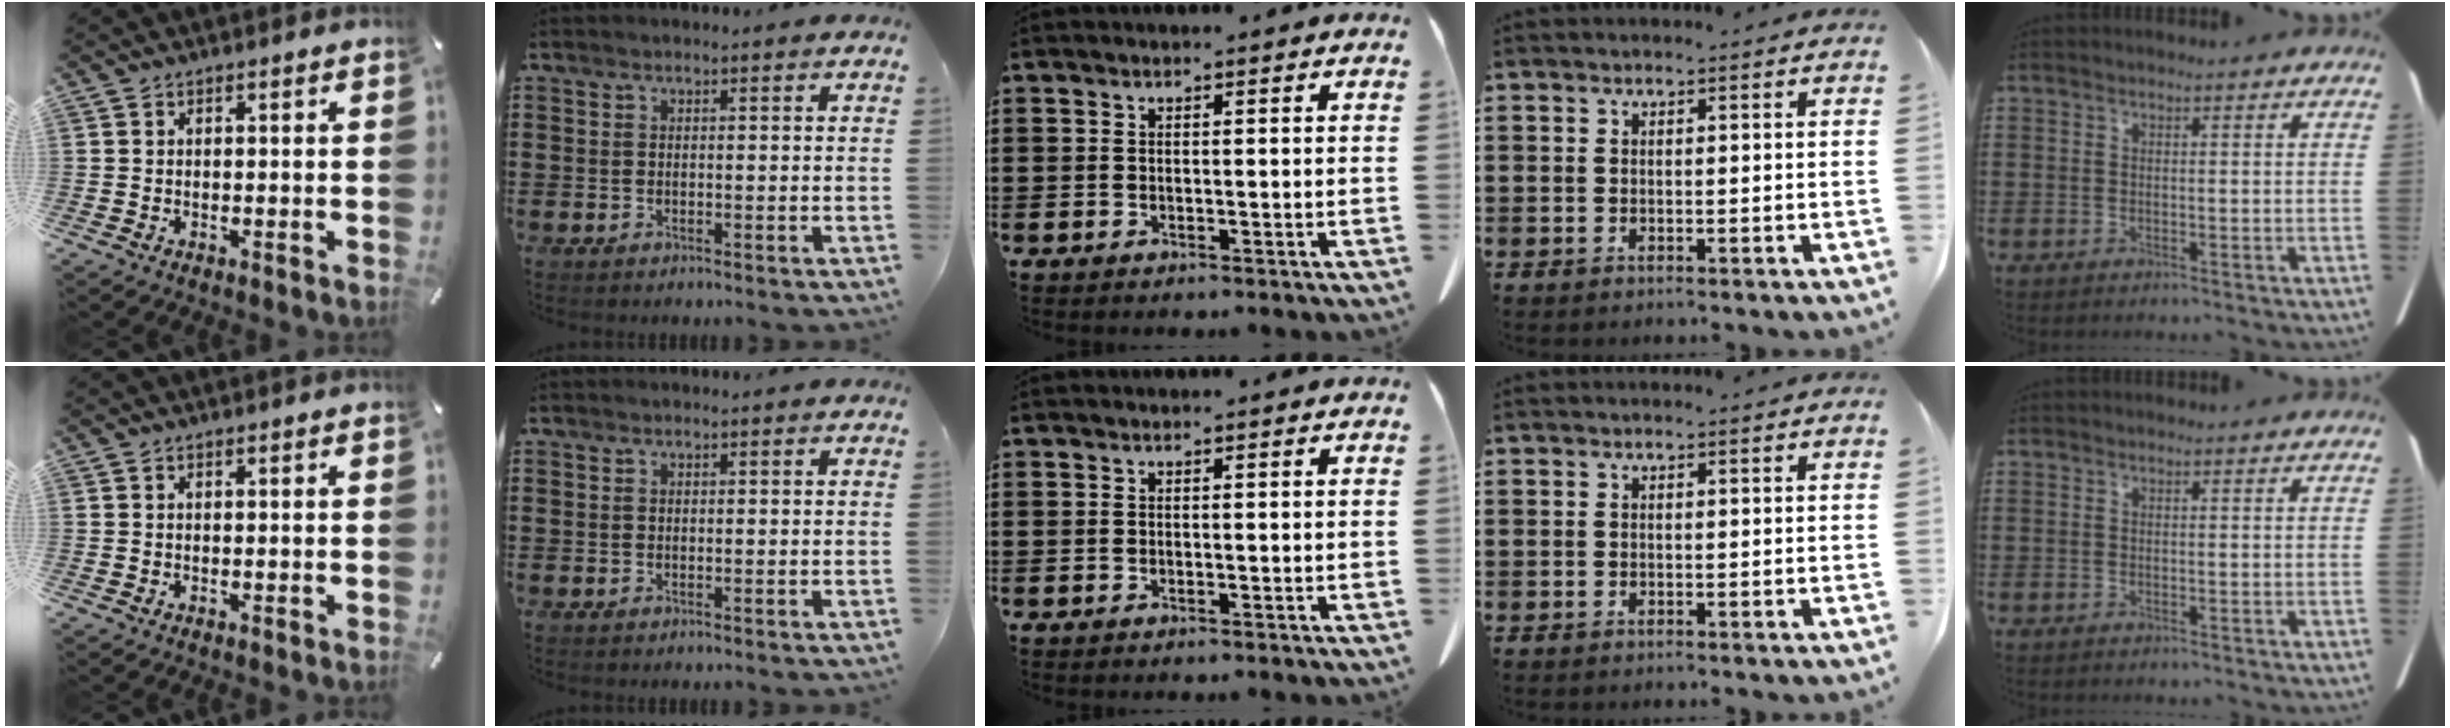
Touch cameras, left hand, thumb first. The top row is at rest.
{}